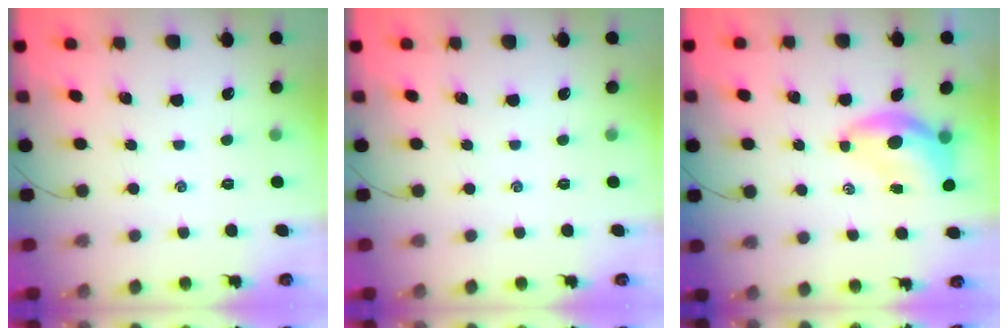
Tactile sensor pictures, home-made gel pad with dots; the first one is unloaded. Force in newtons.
{"total": 0.0}
{"total": 8.4, "press": 8.2, "slide": 1.6}